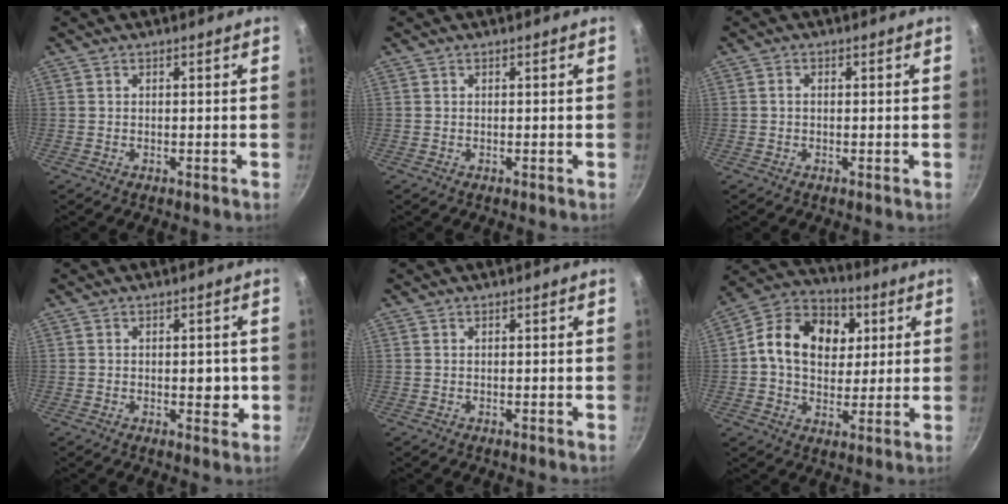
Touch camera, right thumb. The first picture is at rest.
{"total": 0.0}
{"total": 0.9, "force": [-0.1, 0.7, 0.7], "torque": [-0.011, 0.005, -0.002]}
{"total": 3.7, "force": [-0.4, 2.2, 3.0], "torque": [-0.015, 0.000, -0.006]}
{"total": 0.0}
{"total": 16.2, "force": [3.4, 12.2, 10.1], "torque": [-0.143, 0.010, 0.037]}